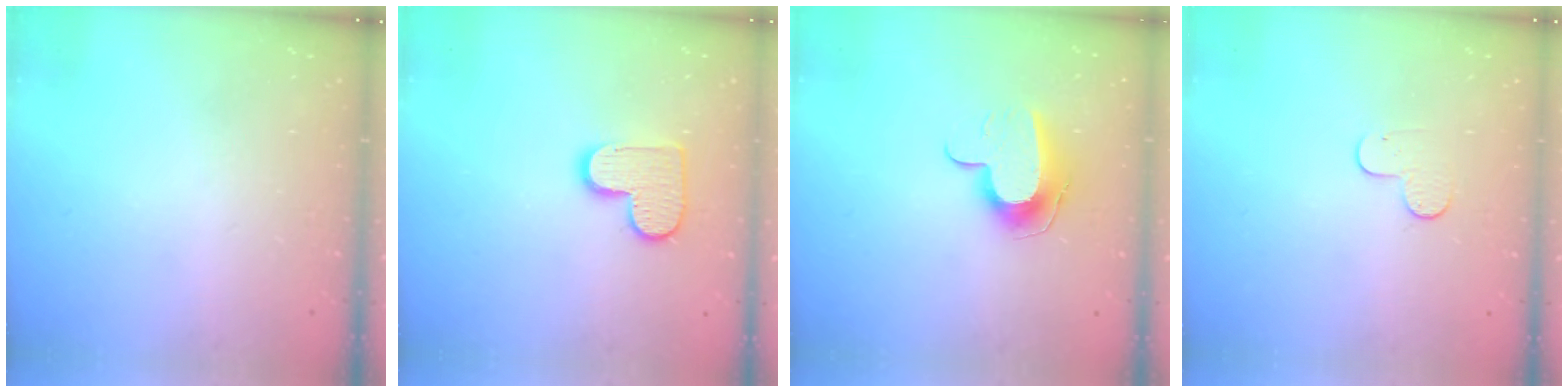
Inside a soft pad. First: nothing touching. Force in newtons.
{"total": 10.5, "press": 10.5, "slide": 0.5}
{"total": 10.3, "press": 10.3, "slide": 0.4}
{"total": 5.9, "press": 5.9, "slide": 0.4}